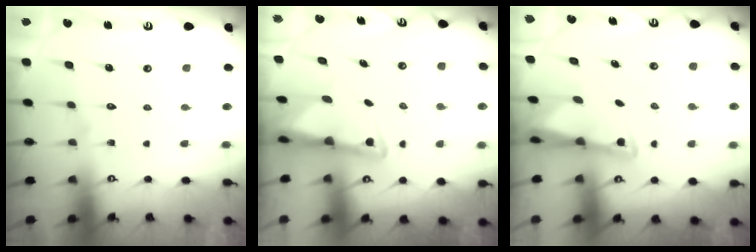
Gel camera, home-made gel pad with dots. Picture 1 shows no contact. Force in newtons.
{"total": 3.2, "press": 3.1, "slide": 0.6}
{"total": 2.3, "press": 2.2, "slide": 0.5}